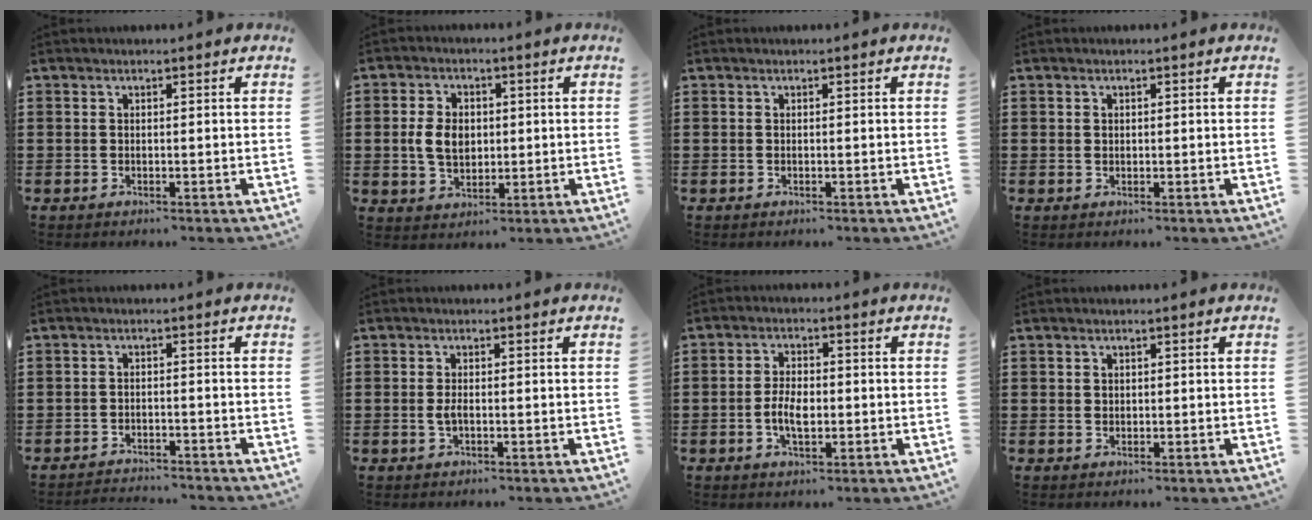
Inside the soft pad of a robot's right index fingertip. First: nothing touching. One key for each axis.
{"total": 5.7, "fx": 0.2, "fy": 4.0, "fz": 4.0, "tx": -0.091, "ty": 0.006, "tz": -0.004}
{"total": 0.0}
{"total": 0.7, "fx": 0.3, "fy": 0.6, "fz": 0.2, "tx": -0.005, "ty": 0.003, "tz": 0.006}
{"total": 2.3, "fx": -2.3, "fy": 0.1, "fz": -0.1, "tx": -0.007, "ty": 0.000, "tz": -0.051}
{"total": 1.7, "fx": -0.2, "fy": 0.5, "fz": 1.7, "tx": -0.040, "ty": -0.006, "tz": -0.006}
{"total": 4.6, "fx": -0.9, "fy": 2.4, "fz": 3.9, "tx": -0.085, "ty": 0.001, "tz": -0.019}
{"total": 0.9, "fx": 0.4, "fy": 0.7, "fz": 0.2, "tx": -0.006, "ty": 0.003, "tz": 0.008}